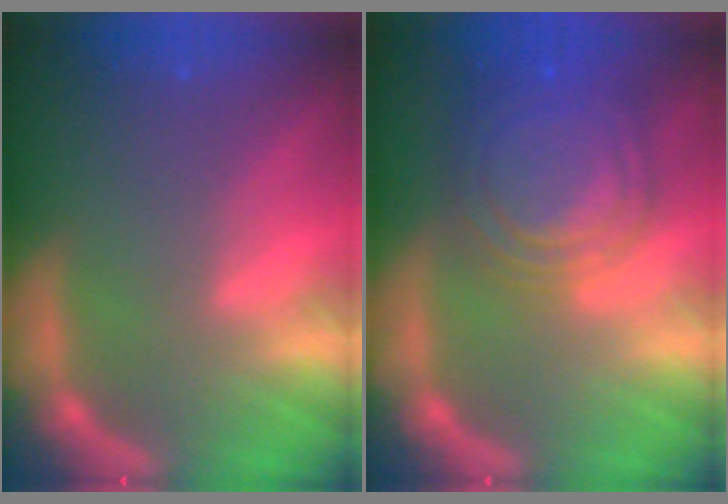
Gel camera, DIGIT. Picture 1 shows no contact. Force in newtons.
{"total": 9.5}